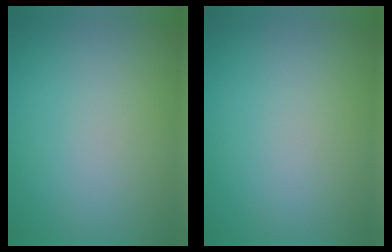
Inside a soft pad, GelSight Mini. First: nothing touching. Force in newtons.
{"total": 0.0}